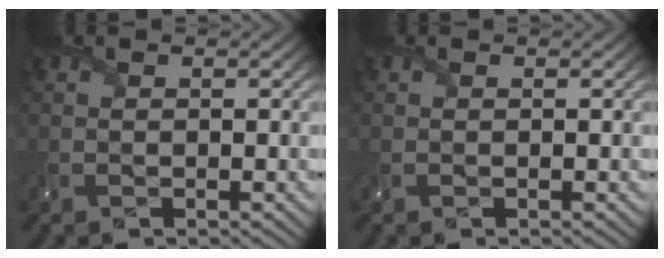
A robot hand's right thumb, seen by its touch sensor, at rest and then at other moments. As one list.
[{"total": 0.0}]